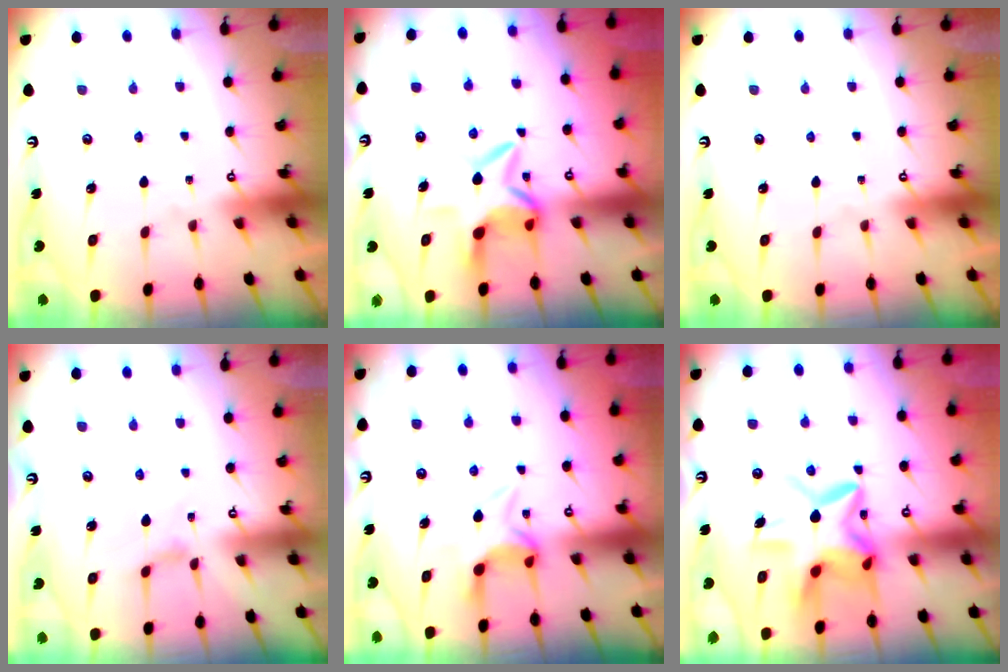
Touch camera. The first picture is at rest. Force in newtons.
{"total": 6.3, "press": 6.2, "slide": 1.2}
{"total": 0.0}
{"total": 2.3, "press": 2.2, "slide": 0.5}
{"total": 6.5, "press": 6.4, "slide": 1.0}
{"total": 12.8, "press": 12.7, "slide": 1.8}